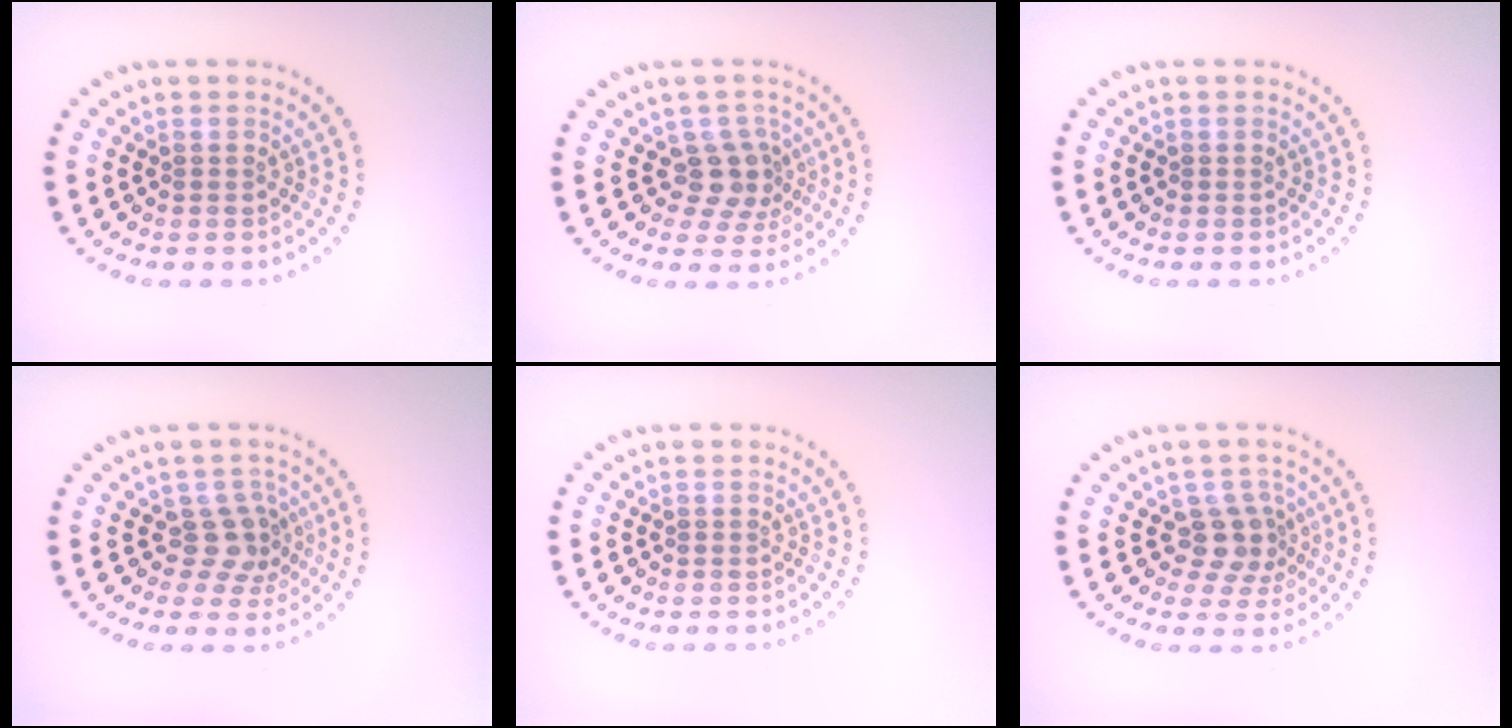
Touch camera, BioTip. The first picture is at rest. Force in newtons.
{"total": 3.0, "press": 2.2, "slide": 2.0}
{"total": 0.0}
{"total": 2.8, "press": 2.1, "slide": 1.8}
{"total": 0.0}
{"total": 3.0, "press": 2.2, "slide": 2.0}